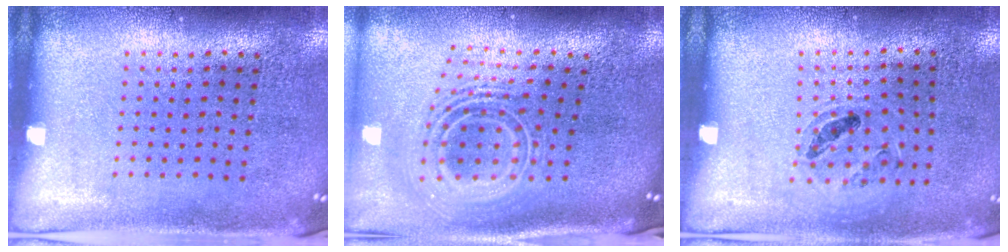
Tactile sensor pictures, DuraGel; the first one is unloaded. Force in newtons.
{"total": 2.8, "press": 1.9, "slide": 2.1}
{"total": 0.9, "press": 0.9, "slide": 0.1}